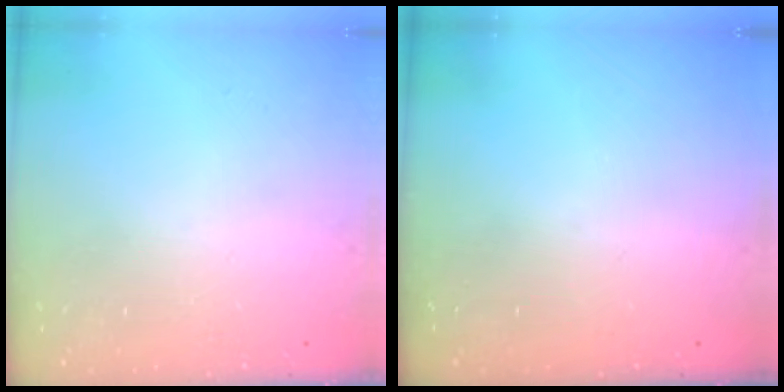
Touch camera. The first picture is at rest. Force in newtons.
{"total": 0.0}